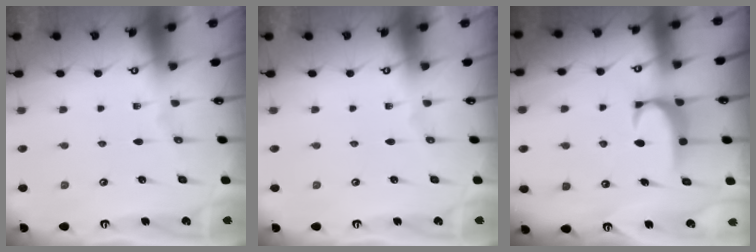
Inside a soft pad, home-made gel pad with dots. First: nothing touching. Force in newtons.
{"total": 0.0}
{"total": 2.0, "press": 1.9, "slide": 0.5}